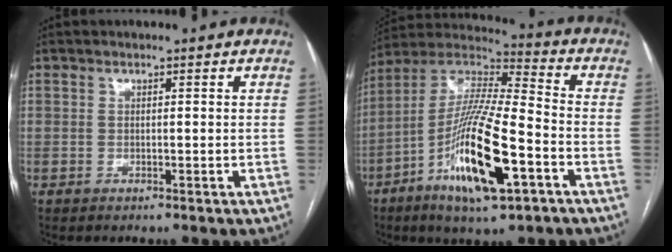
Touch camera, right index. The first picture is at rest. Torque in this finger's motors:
{"motor_torque": [2.14, 0.00, 0.56, 0.16]}